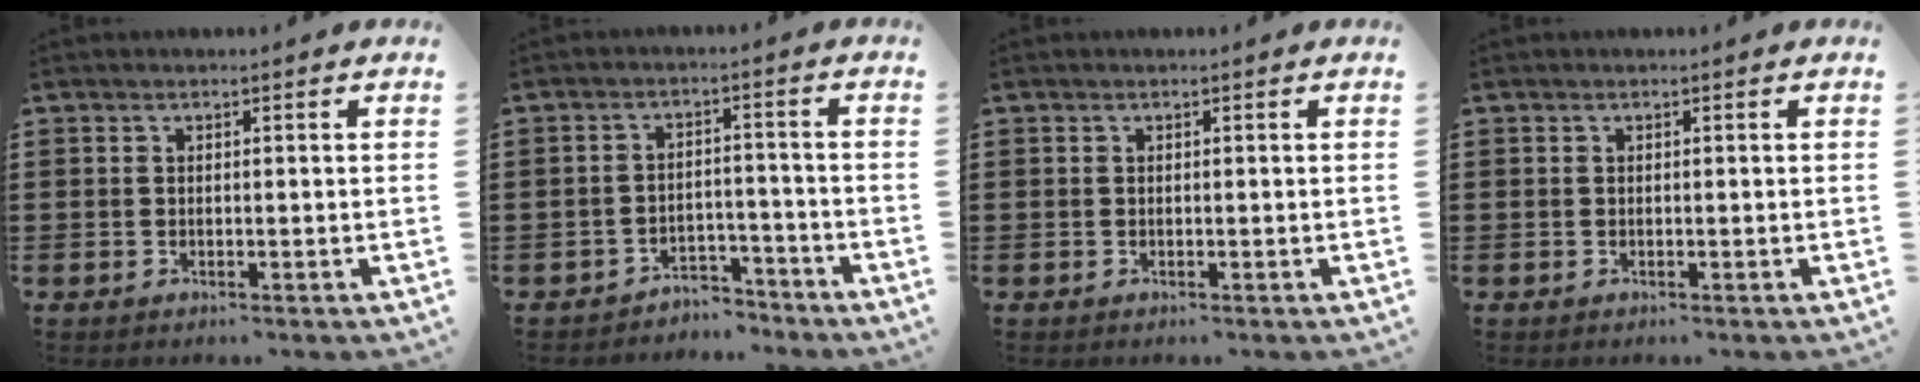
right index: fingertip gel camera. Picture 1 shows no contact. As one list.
[{"total": 3.6, "force": [-3.4, 0.9, 0.2], "torque": [-0.010, 0.006, -0.071]}, {"total": 0.0}, {"total": 0.0}]